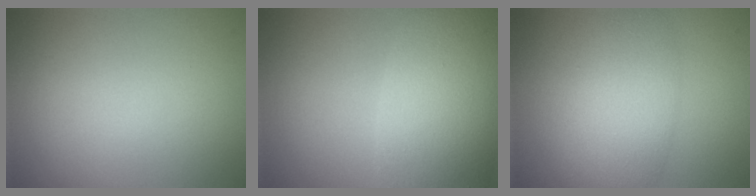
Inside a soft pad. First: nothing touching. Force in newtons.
{"total": 9.7, "press": 9.7, "slide": 0.4}
{"total": 5.6, "press": 5.6, "slide": 0.3}